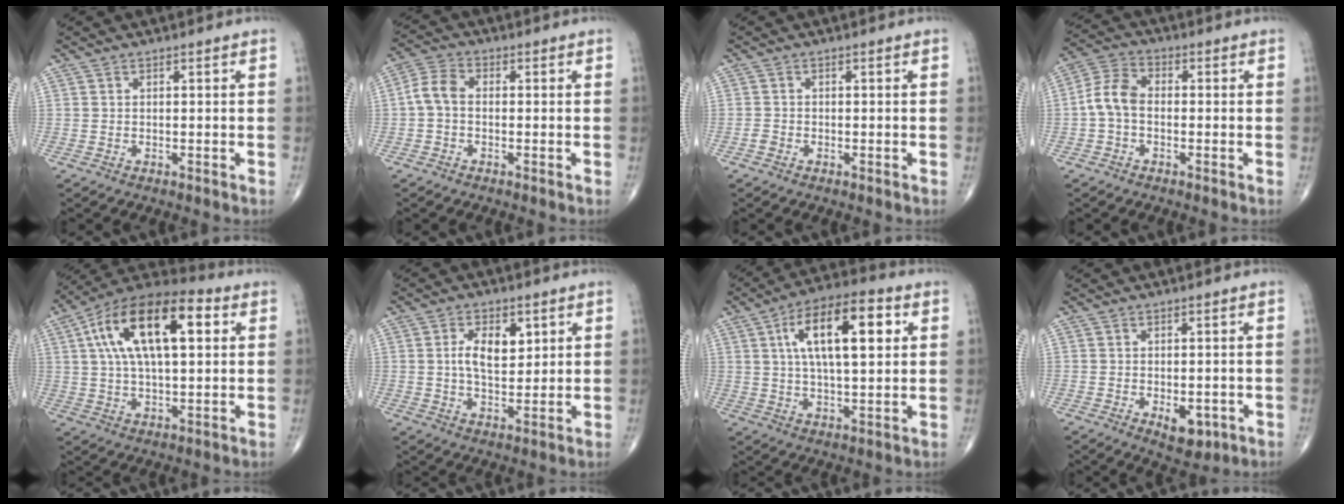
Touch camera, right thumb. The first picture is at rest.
{"total": 4.8, "force": [-0.4, 3.1, 3.5], "torque": [-0.068, 0.015, -0.020]}
{"total": 1.0, "force": [-0.6, 0.7, 0.3], "torque": [-0.004, 0.003, -0.015]}
{"total": 6.4, "force": [-0.9, 4.2, 4.8], "torque": [-0.091, 0.021, -0.030]}
{"total": 20.8, "force": [5.5, 9.5, 17.7], "torque": [-0.301, 0.021, 0.082]}
{"total": 7.5, "force": [2.0, 4.2, 5.8], "torque": [-0.083, -0.010, 0.036]}
{"total": 16.4, "force": [4.6, 6.6, 14.3], "torque": [-0.226, 0.008, 0.071]}
{"total": 5.2, "force": [-1.6, 2.9, 4.0], "torque": [-0.042, 0.000, -0.013]}